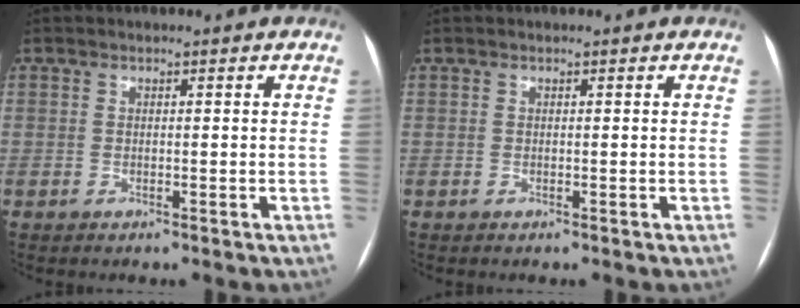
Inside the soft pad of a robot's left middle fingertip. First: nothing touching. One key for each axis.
{"total": 0.0}